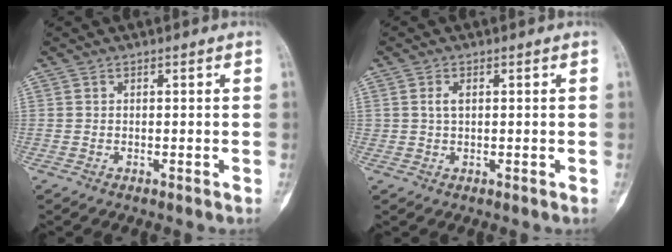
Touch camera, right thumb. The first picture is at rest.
{"total": 1.9, "force": [0.5, 1.1, 1.4], "torque": [-0.028, 0.003, 0.010]}